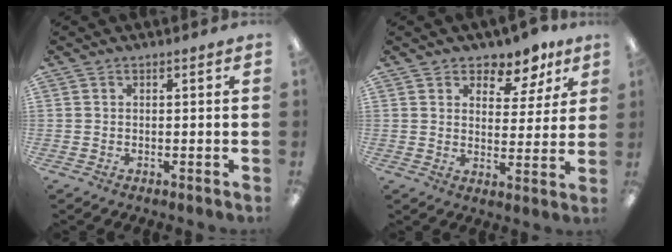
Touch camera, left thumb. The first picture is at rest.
{"total": 7.1, "force": [5.5, 4.0, 2.1], "torque": [-0.030, -0.038, 0.095]}